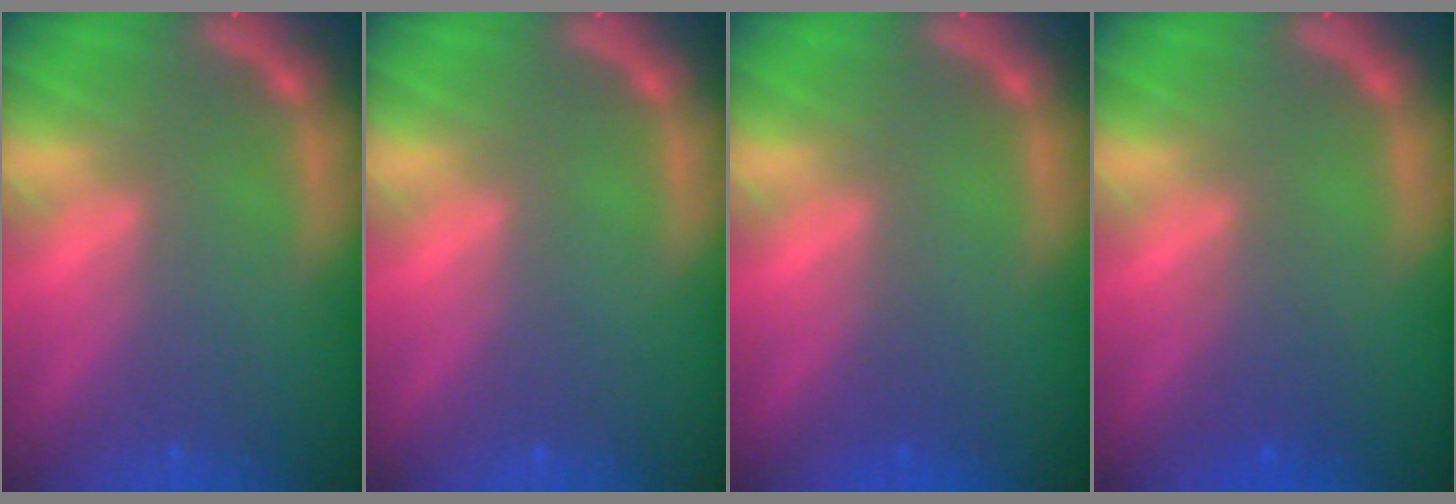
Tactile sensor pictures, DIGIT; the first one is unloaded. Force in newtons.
{"total": 0.0}
{"total": 1.0}
{"total": 1.9}